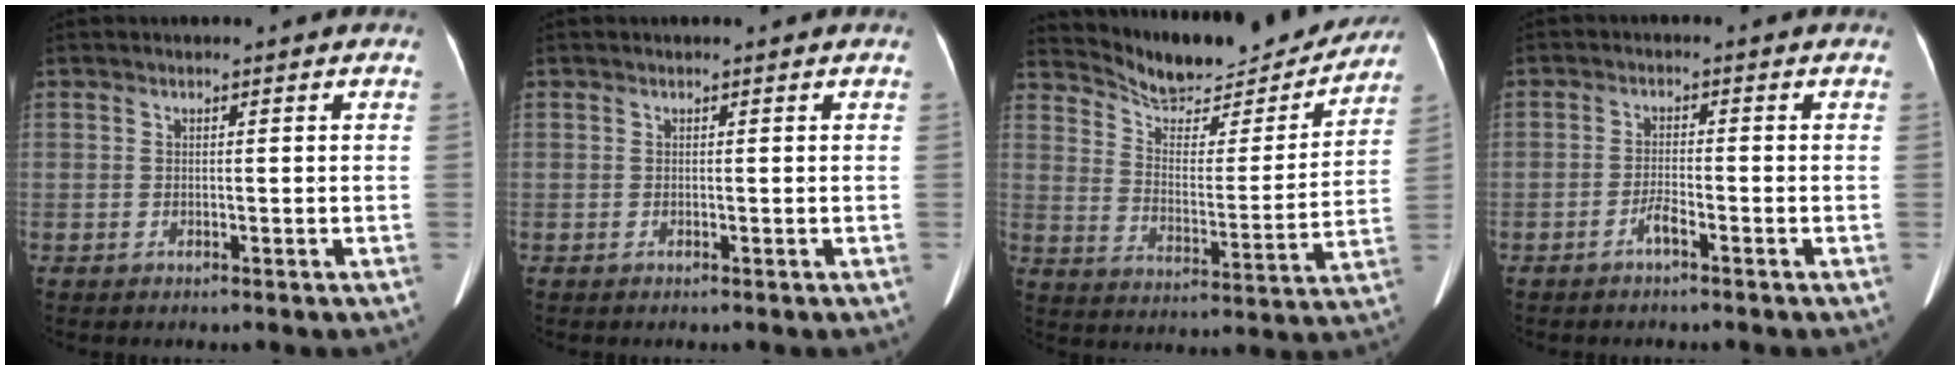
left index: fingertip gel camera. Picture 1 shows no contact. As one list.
[{"total": 0.0}, {"total": 18.5, "force": [17.5, 3.5, 4.7], "torque": [-0.074, -0.025, 0.250]}, {"total": 1.9, "force": [-1.4, 0.1, 1.4], "torque": [-0.029, 0.000, -0.027]}]